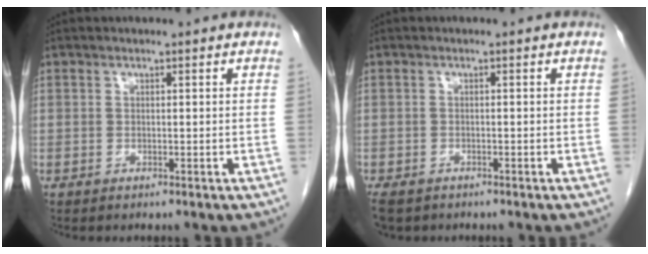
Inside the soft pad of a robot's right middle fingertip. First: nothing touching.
{"total": 4.0, "force": [-3.0, 2.1, 1.5], "torque": [-0.028, -0.005, -0.046]}